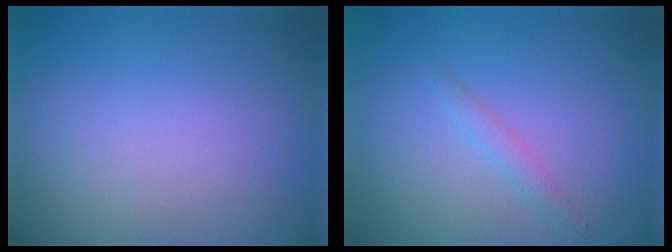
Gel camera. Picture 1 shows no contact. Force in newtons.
{"total": 1.0, "press": 1.0, "slide": 0.0}